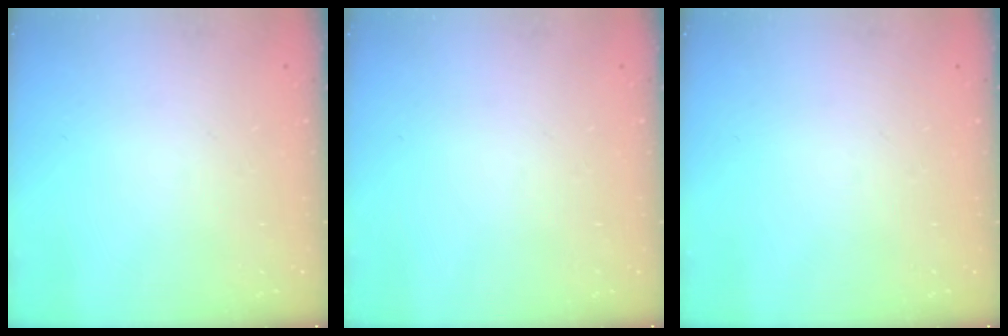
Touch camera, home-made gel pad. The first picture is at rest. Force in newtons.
{"total": 0.0}
{"total": 0.0}